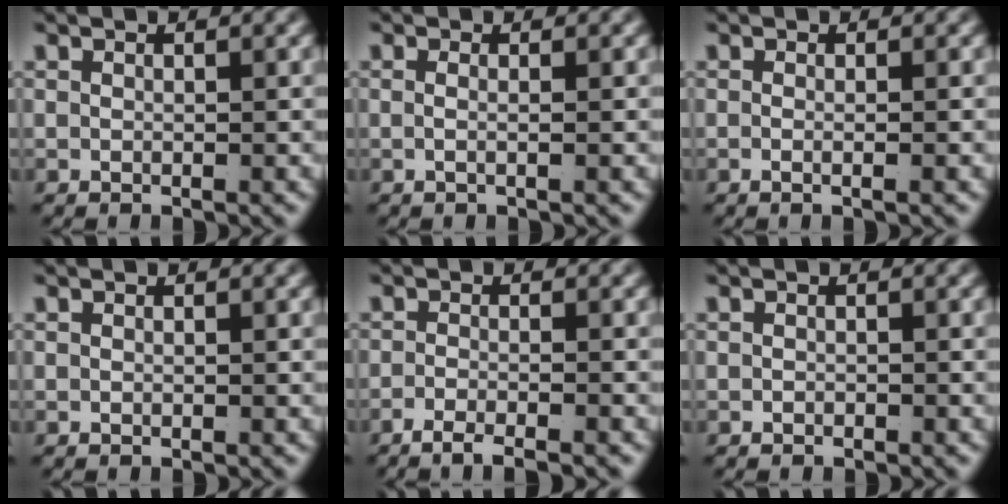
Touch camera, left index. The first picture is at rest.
{"total": 1.2, "force": [-0.4, -0.6, 0.9], "torque": [-0.025, -0.010, -0.002]}
{"total": 1.0, "force": [-0.6, -0.3, 0.7], "torque": [-0.020, -0.008, -0.008]}
{"total": 0.0}
{"total": 3.6, "force": [-3.2, 0.3, 1.6], "torque": [-0.027, -0.009, -0.050]}
{"total": 0.6, "force": [-0.5, -0.3, 0.0], "torque": [-0.003, -0.008, -0.004]}